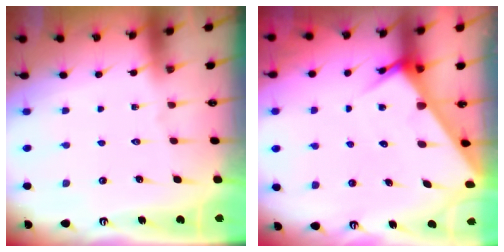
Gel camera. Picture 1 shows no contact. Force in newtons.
{"total": 4.7, "press": 4.7, "slide": 0.3}